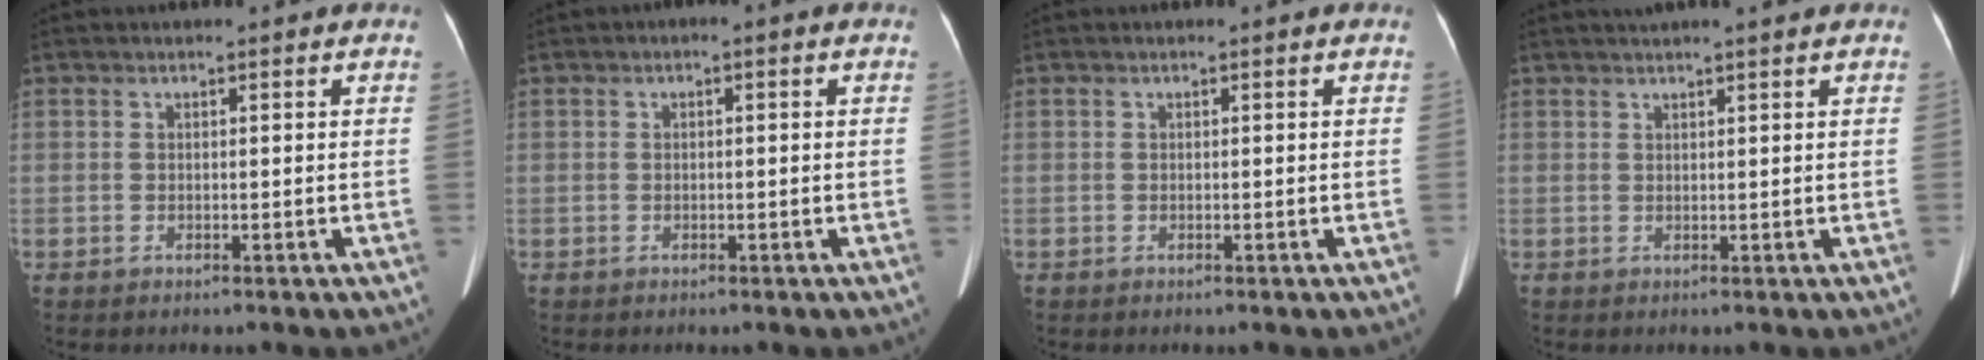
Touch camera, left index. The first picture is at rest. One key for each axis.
{"total": 0.7, "fx": -0.2, "fy": 0.3, "fz": 0.5, "tx": -0.006, "ty": 0.004, "tz": -0.007}
{"total": 0.0}
{"total": 5.3, "fx": 4.6, "fy": 0.2, "fz": 2.6, "tx": -0.037, "ty": 0.026, "tz": 0.062}